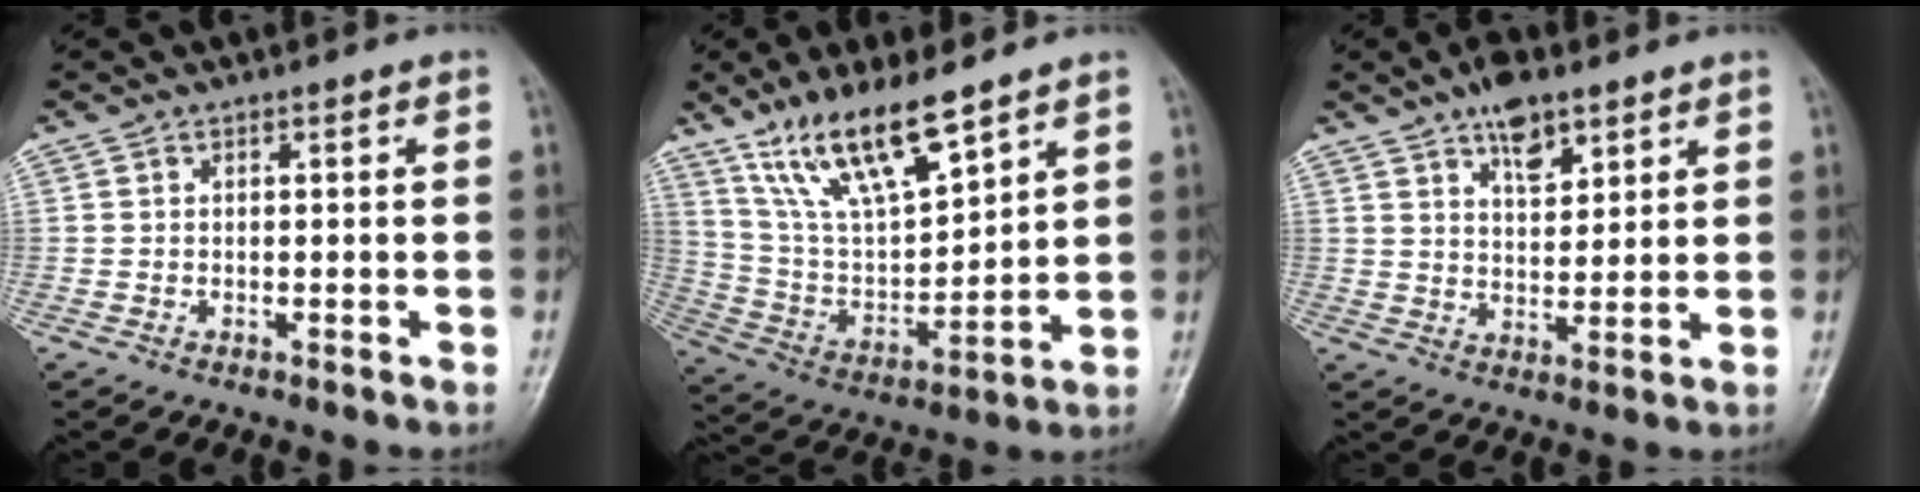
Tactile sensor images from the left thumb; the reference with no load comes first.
{"total": 15.8, "force": [11.0, 4.7, 10.3], "torque": [-0.168, -0.053, 0.224]}
{"total": 7.7, "force": [4.8, 3.6, 4.7], "torque": [-0.054, -0.027, 0.077]}